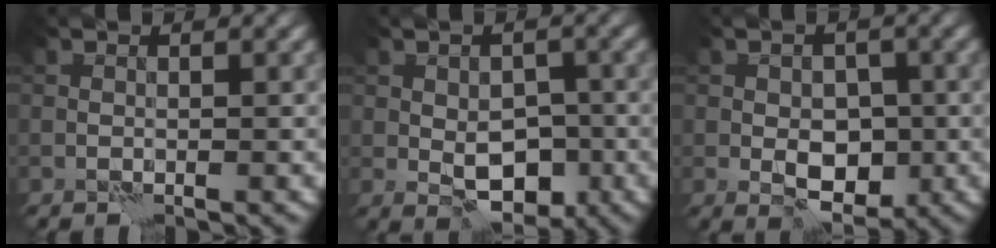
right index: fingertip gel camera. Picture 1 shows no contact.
{"total": 5.3, "force": [-1.5, 3.2, 4.0], "torque": [-0.056, -0.002, -0.023]}
{"total": 4.7, "force": [-1.2, 3.0, 3.4], "torque": [-0.043, -0.001, -0.022]}